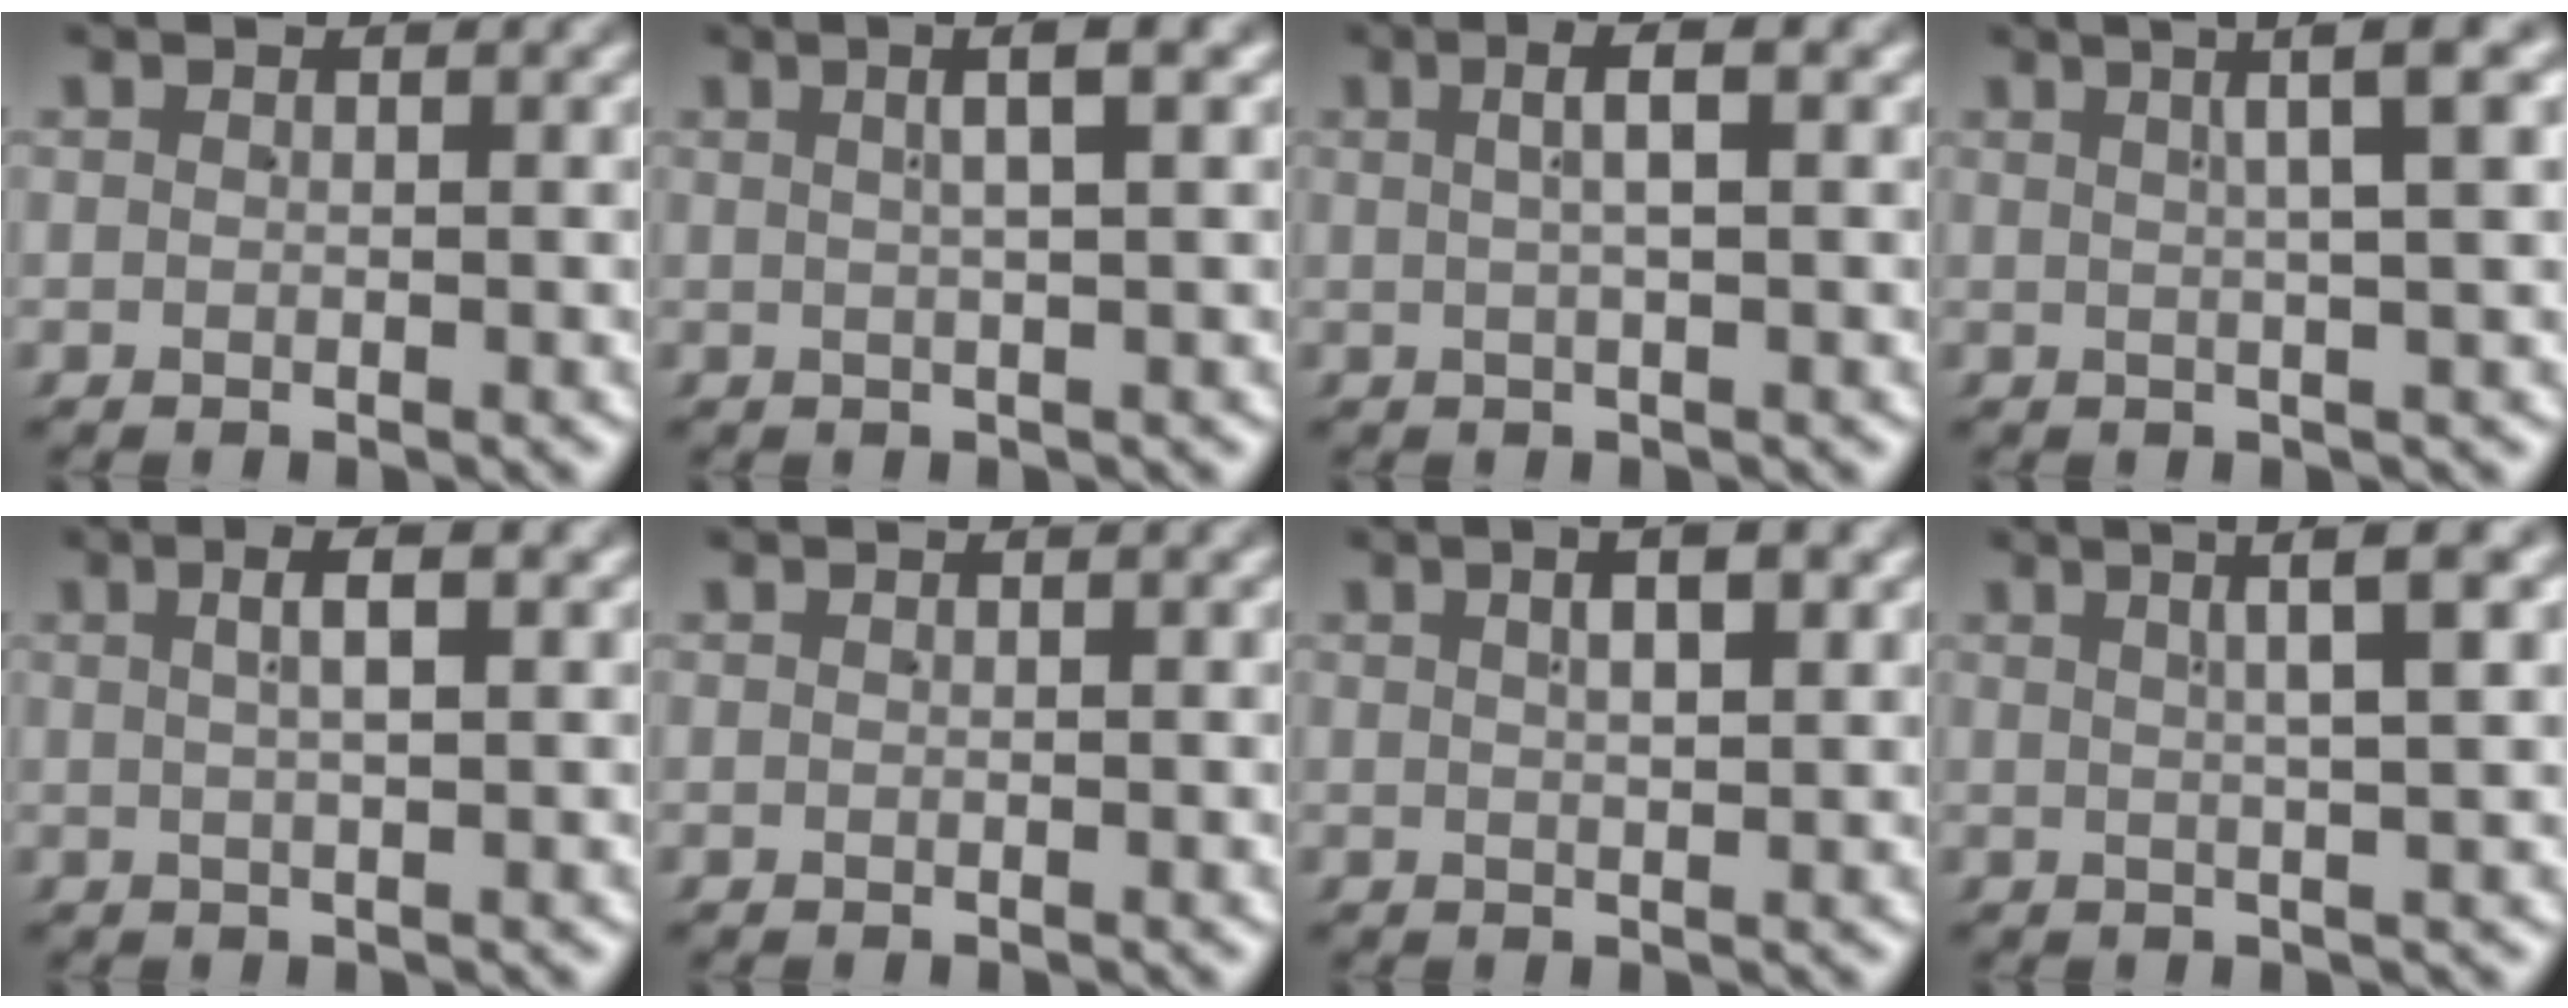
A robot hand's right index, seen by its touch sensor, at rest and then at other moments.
{"total": 2.9, "force": [1.3, -0.2, 2.6], "torque": [-0.030, 0.015, 0.022]}
{"total": 3.1, "force": [1.1, 0.3, 2.8], "torque": [-0.038, 0.014, 0.018]}
{"total": 4.7, "force": [2.5, -0.2, 4.0], "torque": [-0.043, 0.025, 0.034]}
{"total": 2.8, "force": [1.1, 0.3, 2.5], "torque": [-0.032, 0.012, 0.018]}
{"total": 0.0}
{"total": 2.7, "force": [1.3, 0.2, 2.3], "torque": [-0.022, 0.010, 0.022]}
{"total": 4.3, "force": [2.4, -0.5, 3.5], "torque": [-0.044, 0.020, 0.036]}